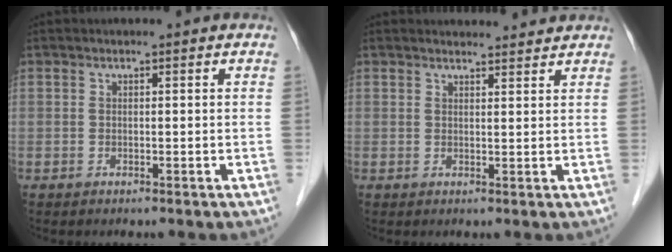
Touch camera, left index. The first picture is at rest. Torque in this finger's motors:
{"motor_torque": [0.10, -0.11, -0.03, -0.02]}